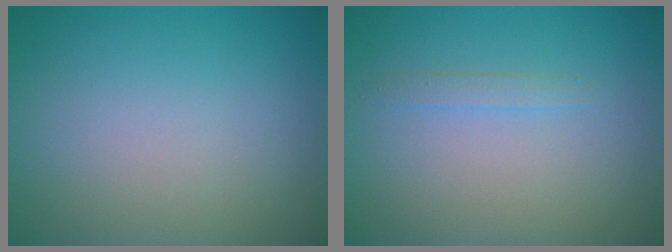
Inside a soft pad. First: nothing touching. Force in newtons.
{"total": 0.8, "press": 0.8, "slide": 0.1}